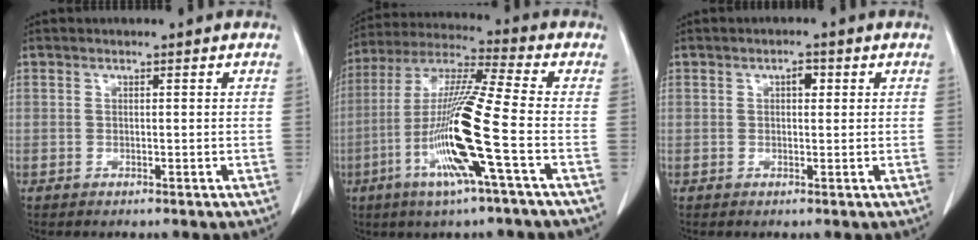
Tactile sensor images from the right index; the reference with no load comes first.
{"total": 16.1, "force": [-4.9, -0.9, 15.3], "torque": [-0.309, -0.015, -0.104]}
{"total": 1.7, "force": [0.6, 0.9, 1.4], "torque": [-0.020, 0.005, 0.007]}